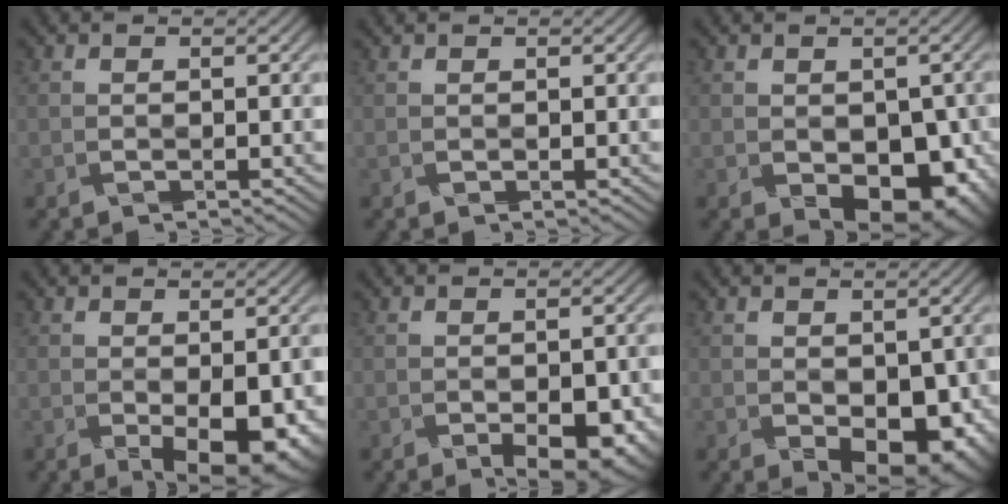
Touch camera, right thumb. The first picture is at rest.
{"total": 0.6, "force": [0.4, 0.2, 0.4], "torque": [-0.006, -0.005, 0.009]}
{"total": 9.7, "force": [-3.2, 5.9, 6.9], "torque": [-0.085, -0.033, -0.018]}
{"total": 9.4, "force": [-3.1, 3.9, 7.9], "torque": [-0.099, -0.013, -0.022]}
{"total": 7.3, "force": [-3.2, 3.4, 5.7], "torque": [-0.066, -0.005, -0.025]}
{"total": 9.4, "force": [-2.7, 5.5, 7.1], "torque": [-0.089, -0.033, -0.008]}